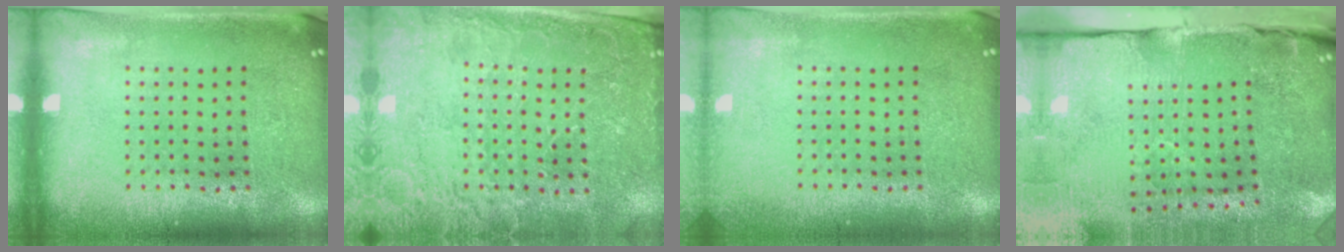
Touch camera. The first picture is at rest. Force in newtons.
{"total": 2.8, "press": 2.8, "slide": 0.2}
{"total": 1.1, "press": 1.1, "slide": 0.1}
{"total": 4.8, "press": 3.9, "slide": 2.7}